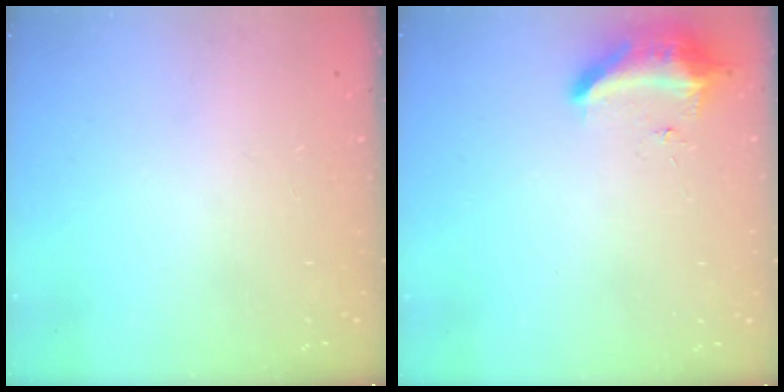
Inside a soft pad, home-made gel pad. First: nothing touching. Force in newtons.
{"total": 8.9, "press": 8.8, "slide": 1.6}